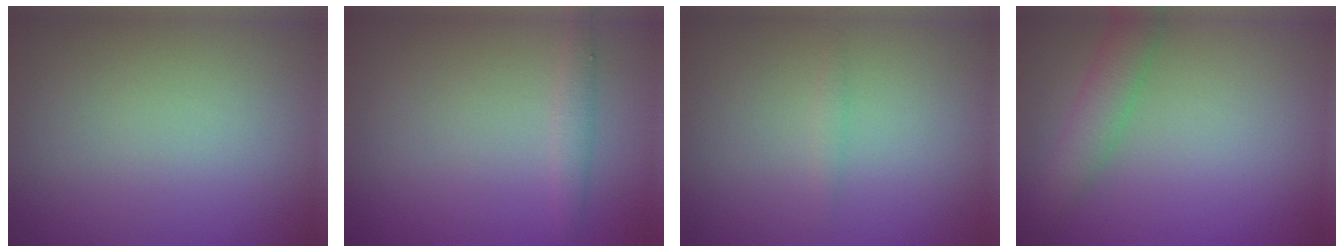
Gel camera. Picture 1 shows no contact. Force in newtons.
{"total": 1.3, "press": 1.3, "slide": 0.2}
{"total": 0.7, "press": 0.7, "slide": 0.1}
{"total": 3.2, "press": 3.1, "slide": 0.3}